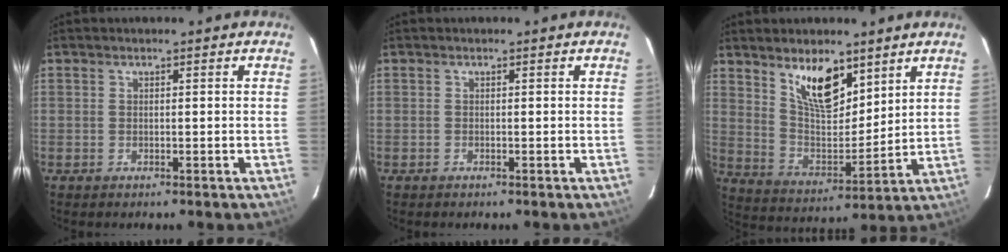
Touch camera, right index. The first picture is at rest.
{"total": 0.0}
{"total": 12.2, "force": [7.7, 5.1, 7.9], "torque": [-0.136, -0.006, 0.151]}